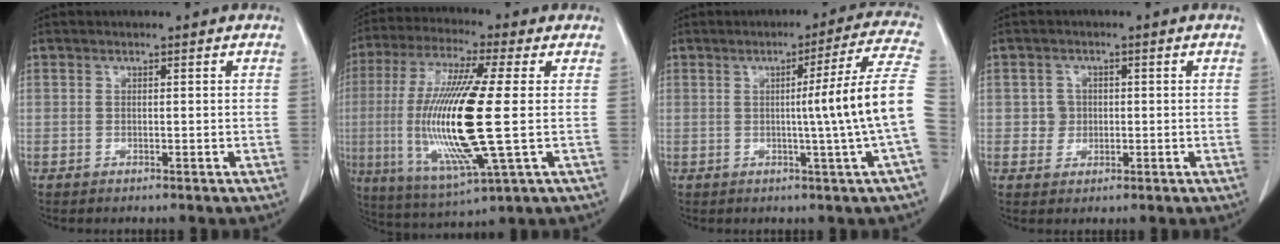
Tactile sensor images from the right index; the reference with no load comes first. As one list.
[{"total": 18.5, "force": [-1.0, 1.8, 18.4], "torque": [-0.385, -0.011, -0.019]}, {"total": 12.2, "force": [-1.1, -3.0, 11.8], "torque": [-0.146, -0.001, -0.015]}, {"total": 2.6, "force": [0.1, 2.6, 0.5], "torque": [0.001, 0.005, 0.003]}]